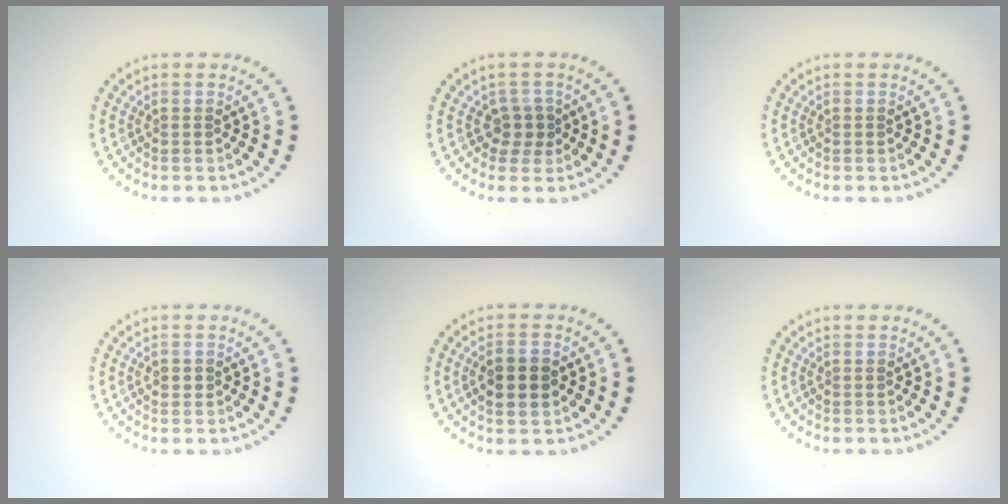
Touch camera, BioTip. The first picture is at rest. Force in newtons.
{"total": 1.8, "press": 1.5, "slide": 1.0}
{"total": 0.0}
{"total": 1.0, "press": 1.0, "slide": 0.3}
{"total": 3.2, "press": 3.2, "slide": 0.1}
{"total": 0.0}